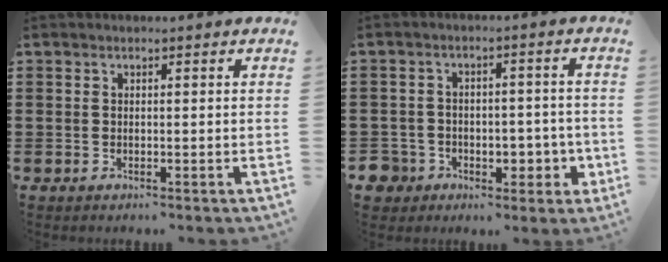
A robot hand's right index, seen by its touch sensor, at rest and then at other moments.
{"total": 5.9, "force": [-2.1, 5.0, 2.3], "torque": [-0.057, 0.009, -0.035]}